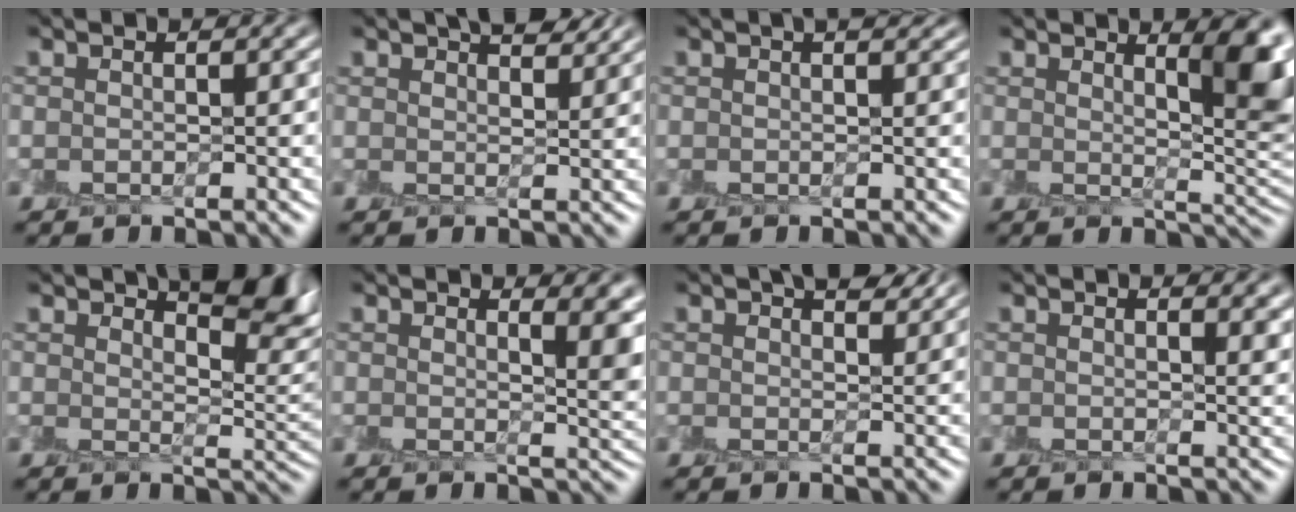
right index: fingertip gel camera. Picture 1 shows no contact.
{"total": 4.8, "force": [3.7, 1.5, 2.7], "torque": [-0.013, 0.019, 0.033]}
{"total": 2.1, "force": [1.3, 0.7, 1.5], "torque": [-0.008, 0.005, 0.004]}
{"total": 6.9, "force": [2.8, 1.8, 6.0], "torque": [-0.046, 0.007, 0.040]}
{"total": 6.6, "force": [4.4, 1.9, 4.5], "torque": [-0.039, 0.015, 0.069]}
{"total": 8.3, "force": [4.0, 3.5, 6.3], "torque": [-0.027, 0.040, 0.034]}
{"total": 4.2, "force": [3.0, 1.3, 2.6], "torque": [-0.020, 0.012, 0.029]}
{"total": 5.5, "force": [2.9, 2.4, 4.0], "torque": [-0.017, 0.028, 0.016]}